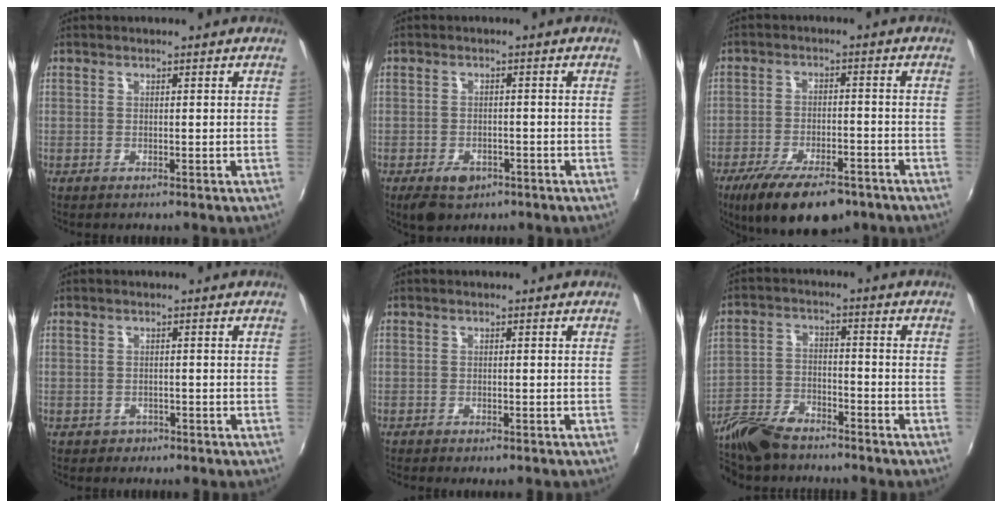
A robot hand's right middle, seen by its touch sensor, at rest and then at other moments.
{"total": 5.4, "force": [-3.3, 3.3, 2.7], "torque": [-0.064, -0.008, -0.047]}
{"total": 14.3, "force": [-9.9, 5.2, 8.8], "torque": [-0.179, -0.031, -0.155]}
{"total": 1.3, "force": [-0.6, 1.1, 0.1], "torque": [-0.004, 0.001, -0.006]}
{"total": 1.1, "force": [-0.9, 0.1, 0.5], "torque": [-0.014, -0.006, -0.015]}
{"total": 11.5, "force": [-9.5, 4.3, 4.9], "torque": [-0.124, -0.007, -0.184]}